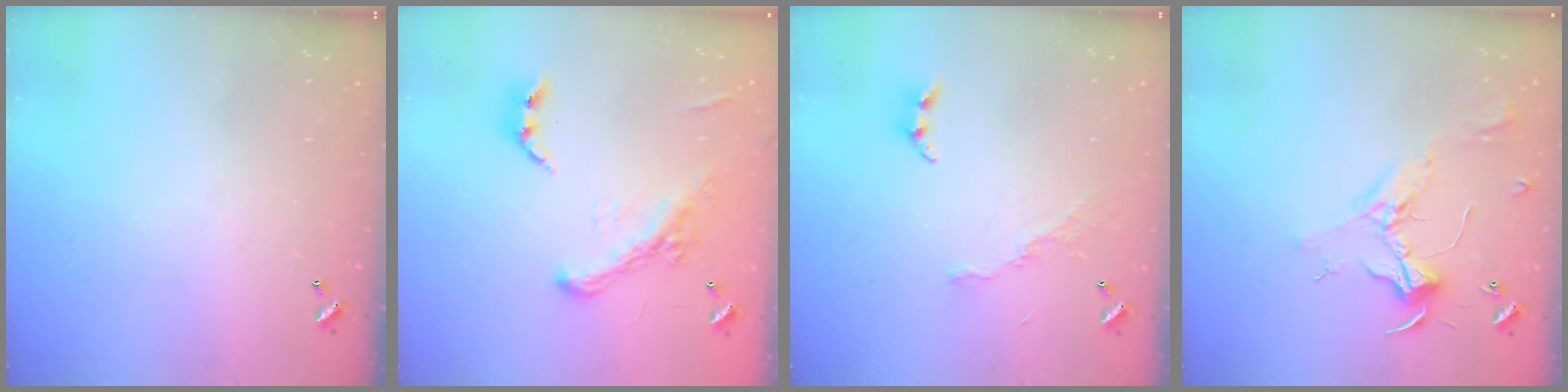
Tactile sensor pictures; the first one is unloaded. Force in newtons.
{"total": 5.1, "press": 4.9, "slide": 1.4}
{"total": 7.1, "press": 7.1, "slide": 0.6}
{"total": 2.3, "press": 2.2, "slide": 0.7}